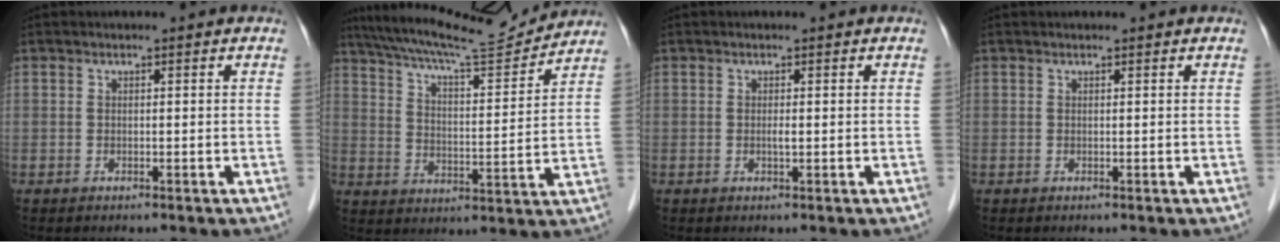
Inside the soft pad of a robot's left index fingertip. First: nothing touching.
{"total": 15.5, "force": [14.7, 0.3, 5.1], "torque": [-0.096, -0.001, 0.226]}
{"total": 0.7, "force": [0.0, 0.0, 0.7], "torque": [-0.015, -0.001, -0.001]}
{"total": 0.7, "force": [0.7, 0.1, 0.1], "torque": [-0.003, 0.012, 0.012]}